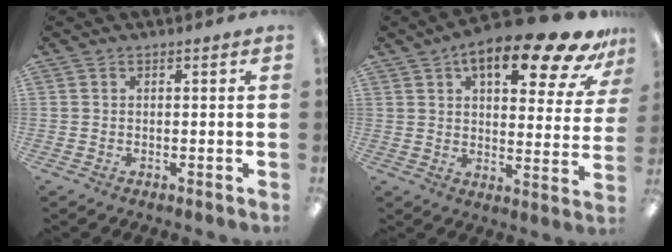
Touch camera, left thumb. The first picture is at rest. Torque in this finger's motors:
{"motor_torque": [0.40, 0.49, 1.58, -1.19, 0.28]}